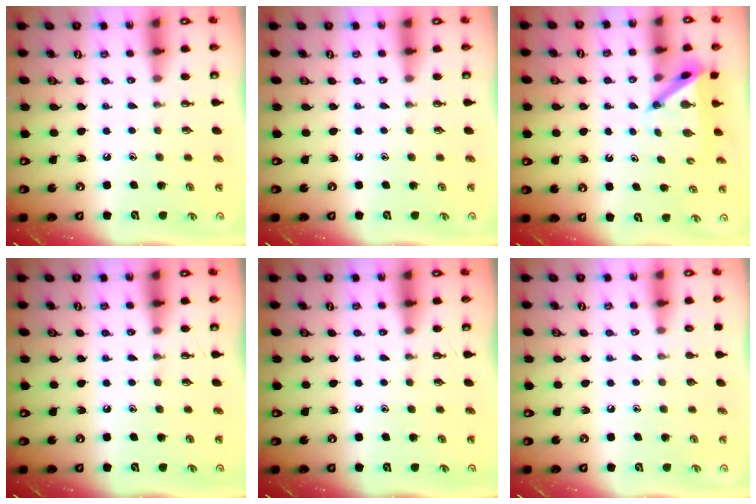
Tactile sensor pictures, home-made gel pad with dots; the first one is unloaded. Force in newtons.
{"total": 0.0}
{"total": 5.1, "press": 5.0, "slide": 0.3}
{"total": 0.0}
{"total": 0.0}
{"total": 0.0}